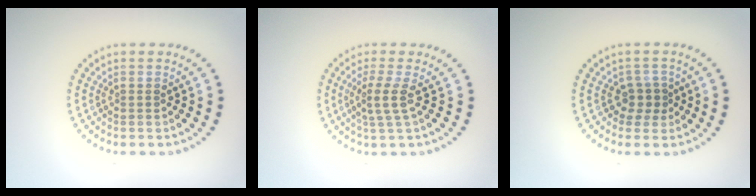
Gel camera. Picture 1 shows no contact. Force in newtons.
{"total": 2.3, "press": 1.7, "slide": 1.5}
{"total": 1.8, "press": 1.5, "slide": 1.1}